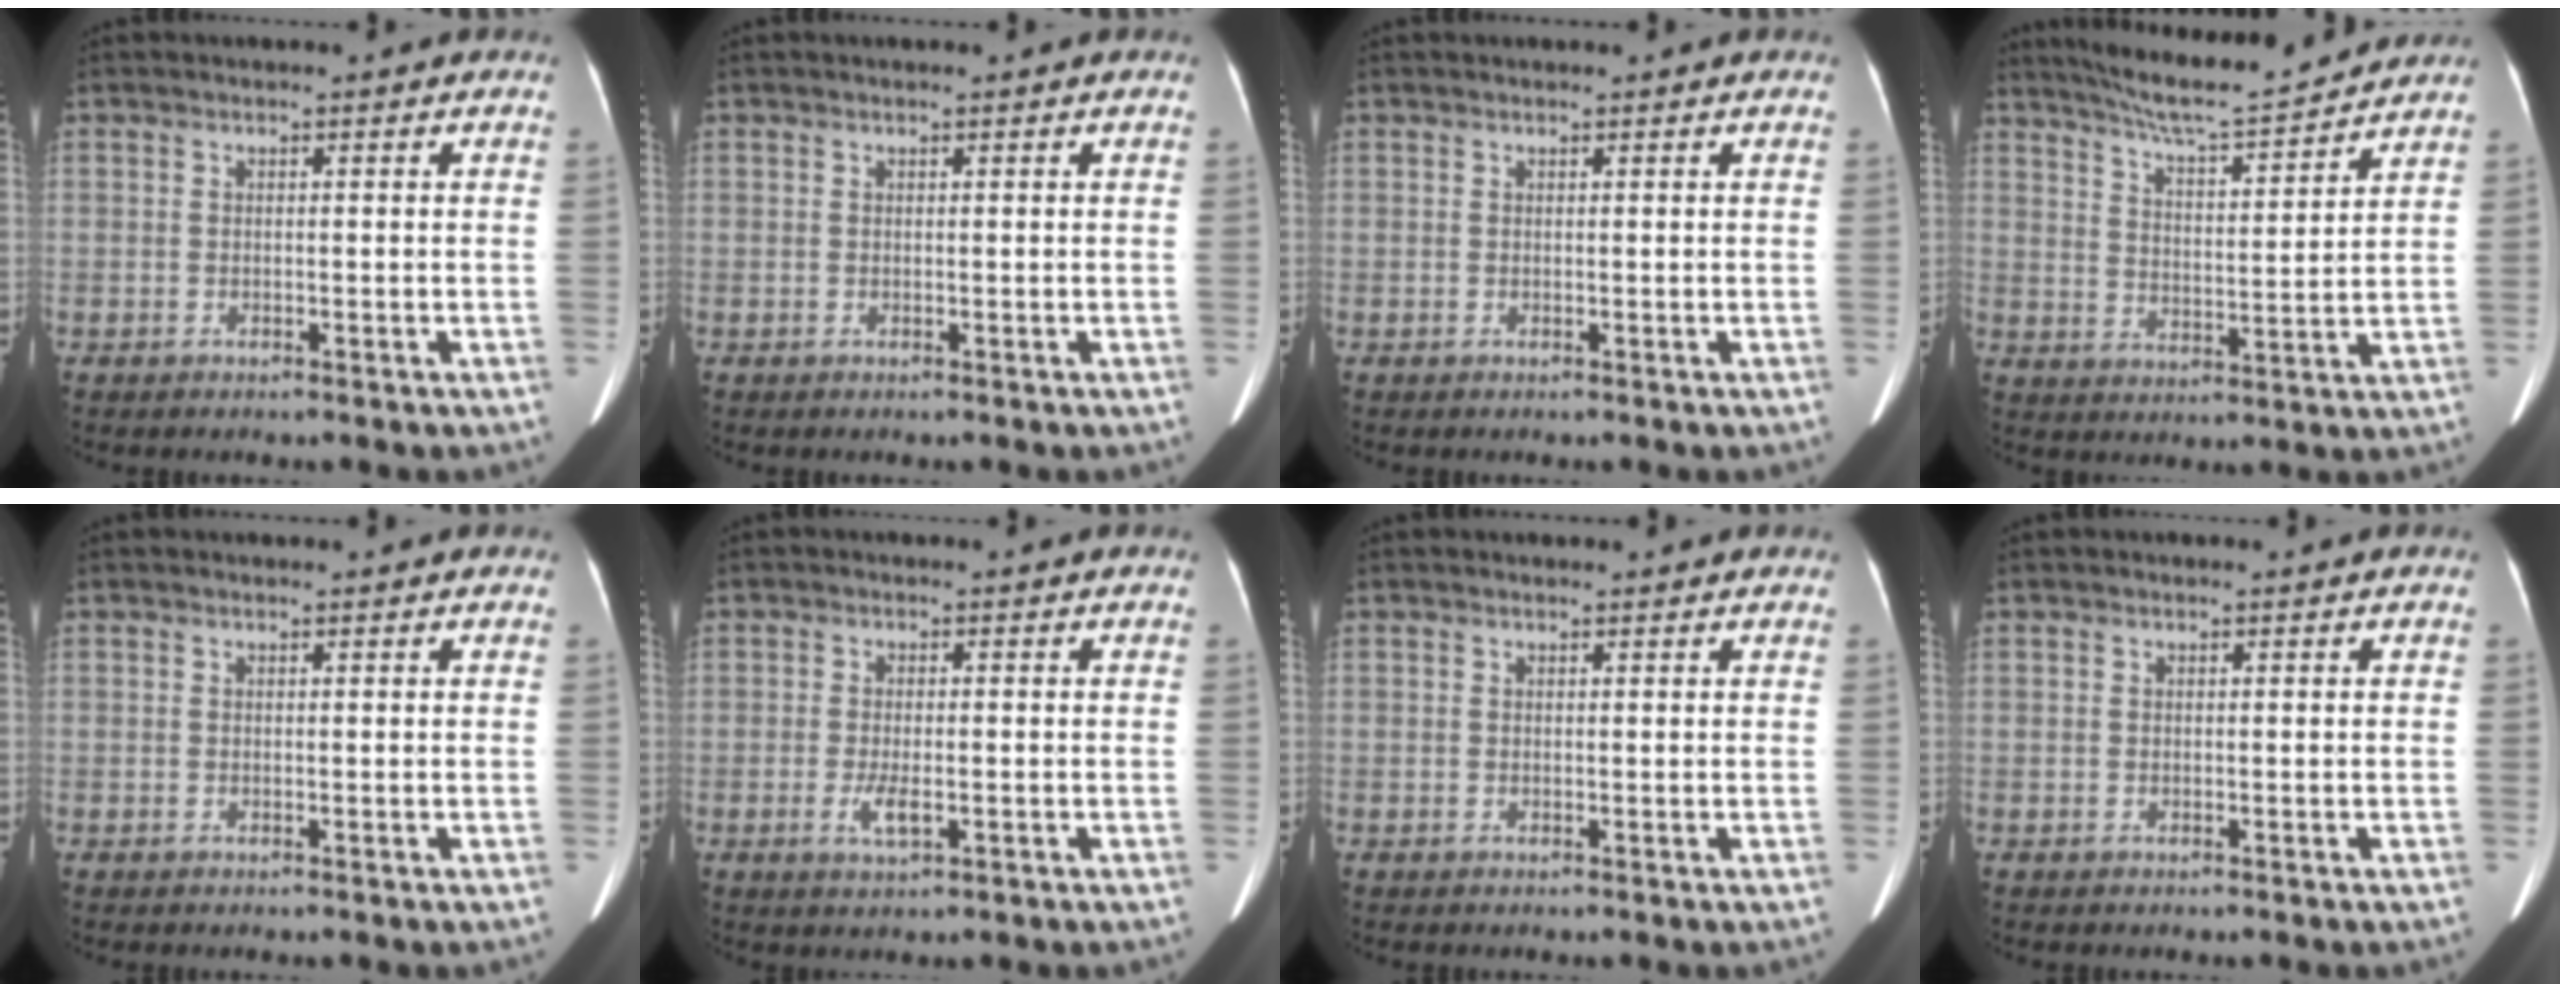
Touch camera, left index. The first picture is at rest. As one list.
[{"total": 0.6, "force": [0.5, 0.0, 0.3], "torque": [-0.007, 0.006, 0.009]}, {"total": 1.3, "force": [1.3, 0.1, 0.4], "torque": [-0.007, 0.018, 0.018]}, {"total": 13.4, "force": [12.4, 0.4, 5.2], "torque": [-0.093, 0.005, 0.193]}, {"total": 1.2, "force": [1.1, 0.2, 0.4], "torque": [-0.009, 0.012, 0.015]}, {"total": 2.7, "force": [-0.6, 0.8, 2.5], "torque": [-0.049, -0.003, -0.008]}, {"total": 2.1, "force": [2.0, 0.4, 0.7], "torque": [-0.012, 0.014, 0.022]}, {"total": 0.0}]